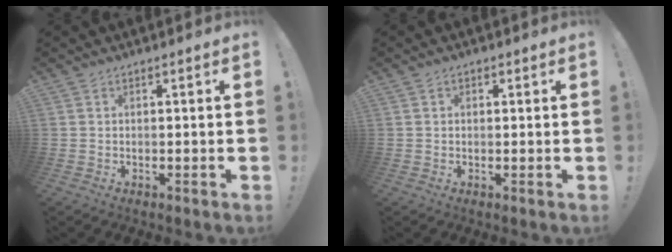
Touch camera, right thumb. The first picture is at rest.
{"total": 0.9, "force": [0.3, 0.8, 0.4], "torque": [-0.001, -0.001, 0.005]}